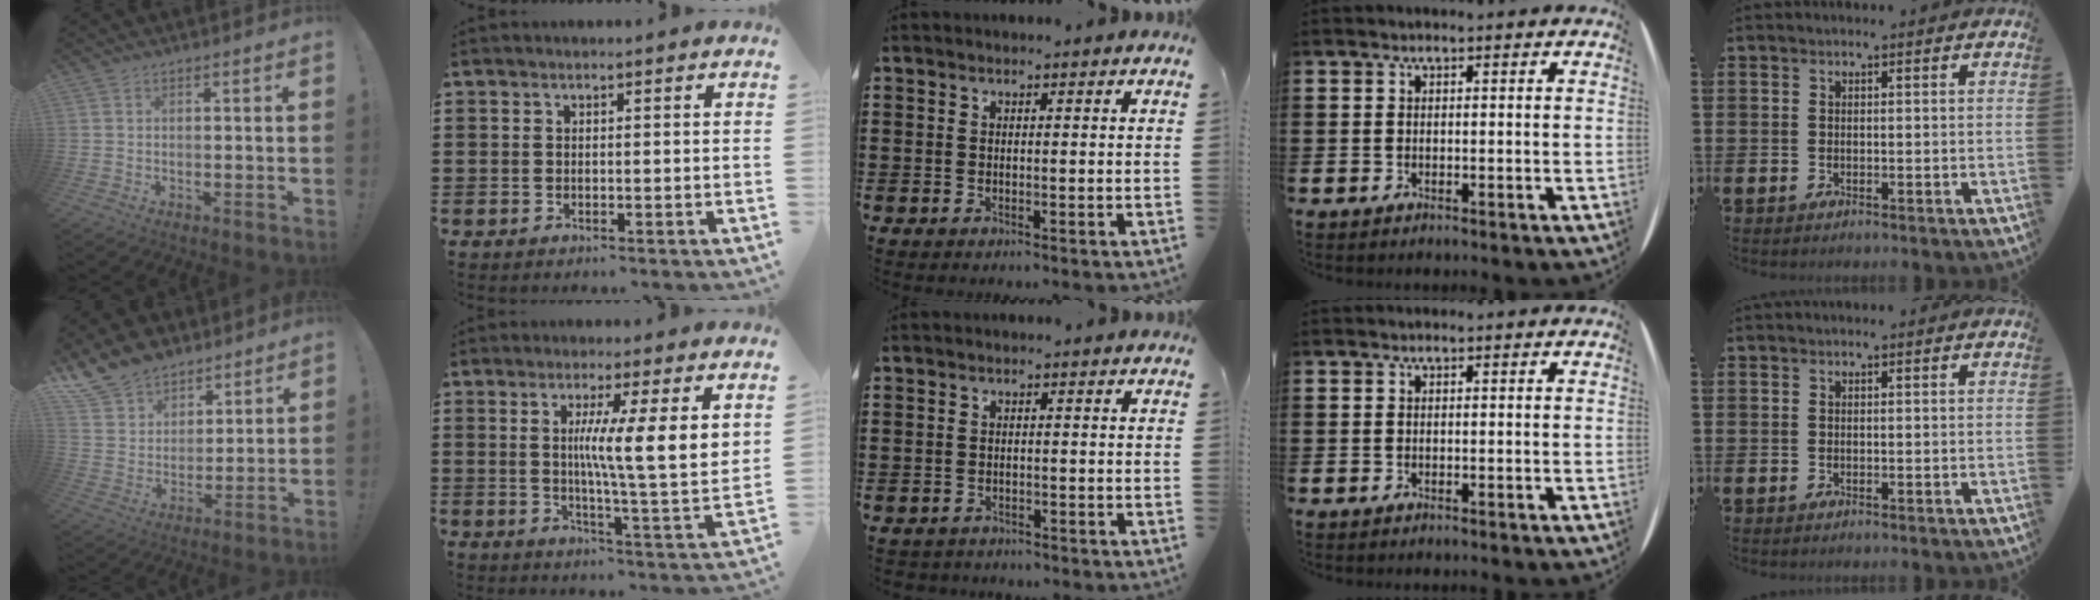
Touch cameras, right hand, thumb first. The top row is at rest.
{"thumb": {"total": 12.9, "force": [10.4, 7.2, 2.5], "torque": [-0.059, -0.079, 0.203]}, "index": {"total": 8.5, "force": [3.2, 0.0, 7.9], "torque": [-0.143, -0.022, 0.047]}, "middle": {"total": 1.2, "force": [-1.2, 0.2, -0.2], "torque": [-0.001, 0.002, -0.027]}}